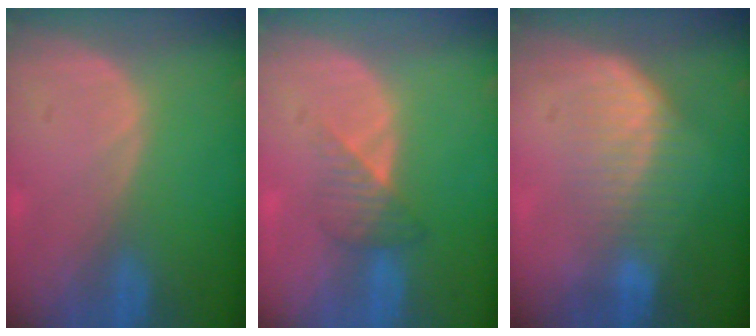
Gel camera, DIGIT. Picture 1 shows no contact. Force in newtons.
{"total": 3.4, "press": 3.2, "slide": 1.1}
{"total": 6.5, "press": 5.9, "slide": 2.7}